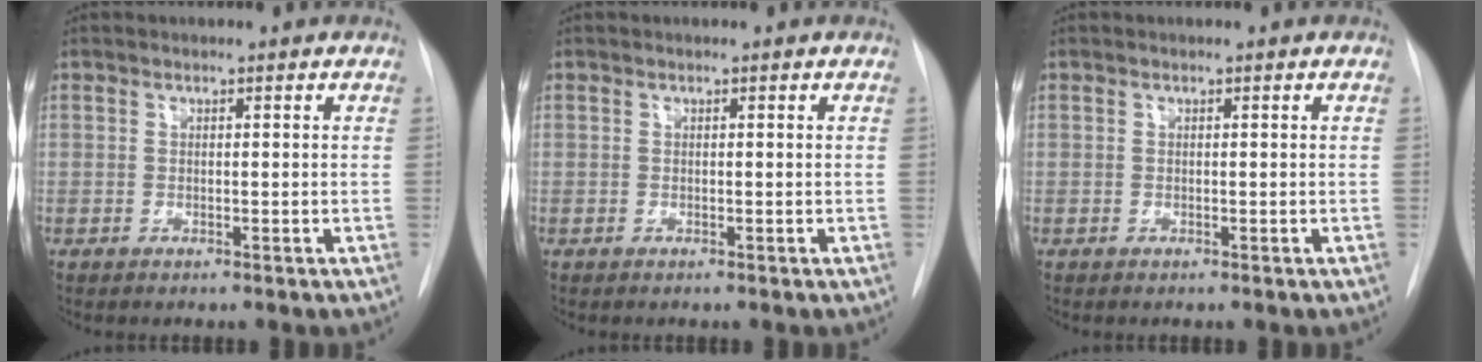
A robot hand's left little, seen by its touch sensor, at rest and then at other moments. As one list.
[{"total": 0.0}, {"total": 0.0}]